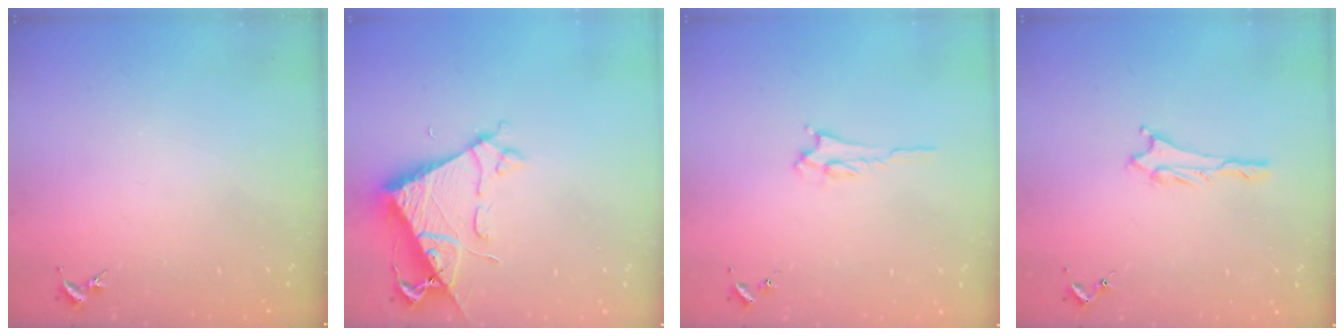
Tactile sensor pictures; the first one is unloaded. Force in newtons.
{"total": 6.8, "press": 6.7, "slide": 0.6}
{"total": 2.2, "press": 2.2, "slide": 0.3}
{"total": 0.8, "press": 0.8, "slide": 0.1}